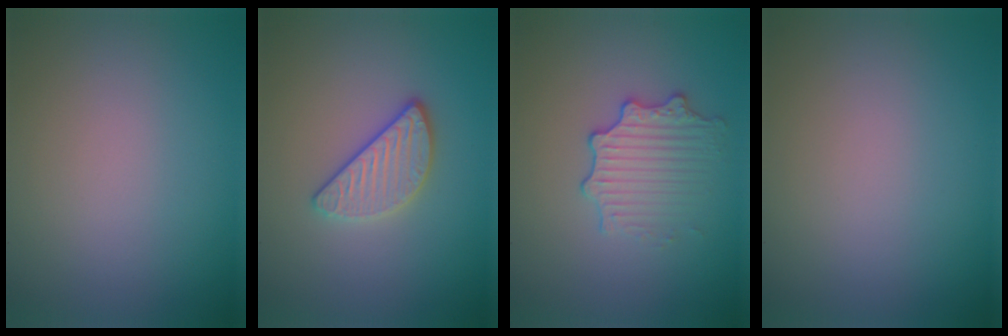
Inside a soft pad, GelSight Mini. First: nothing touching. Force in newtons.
{"total": 3.1, "press": 2.8, "slide": 1.4}
{"total": 2.9, "press": 2.8, "slide": 0.7}
{"total": 0.0}